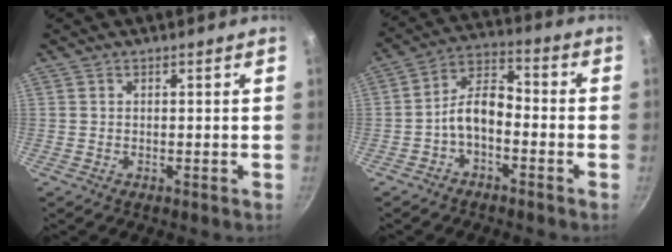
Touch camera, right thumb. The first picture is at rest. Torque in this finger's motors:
{"motor_torque": [1.34, 1.26, 0.76, -0.40, 0.05]}